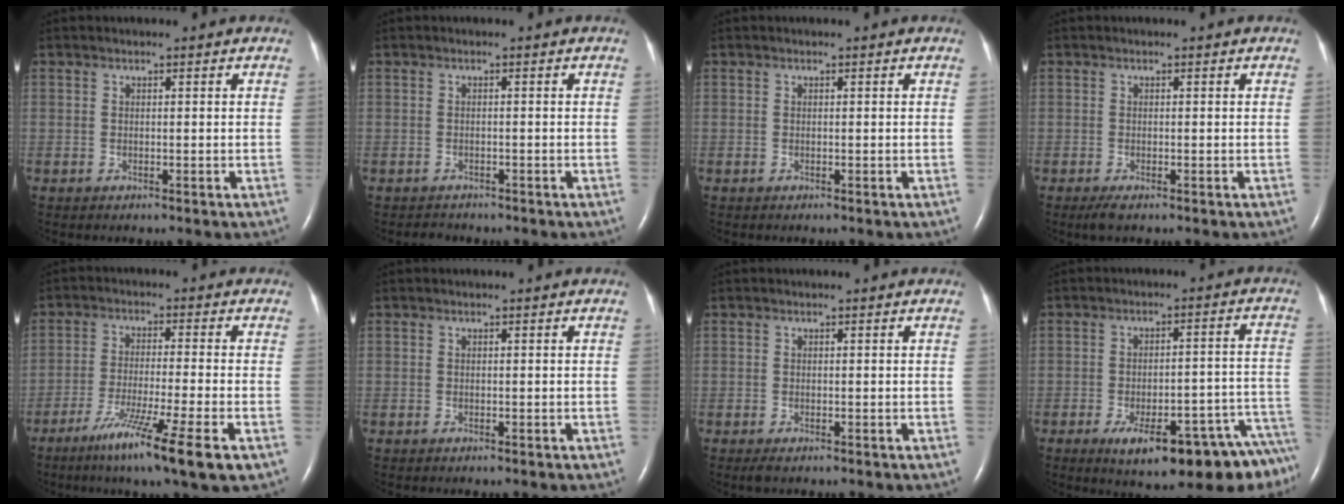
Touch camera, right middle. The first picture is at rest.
{"total": 1.2, "force": [-1.1, 0.5, -0.2], "torque": [-0.001, -0.002, -0.015]}
{"total": 0.0}
{"total": 1.6, "force": [-1.1, 0.3, 1.2], "torque": [-0.031, -0.007, -0.019]}
{"total": 12.2, "force": [-6.8, -0.8, 10.1], "torque": [-0.180, -0.038, -0.111]}
{"total": 0.0}
{"total": 1.0, "force": [-0.6, 0.3, 0.7], "torque": [-0.016, -0.003, -0.007]}
{"total": 18.2, "force": [-13.4, 3.3, 11.9], "torque": [-0.075, 0.032, -0.173]}